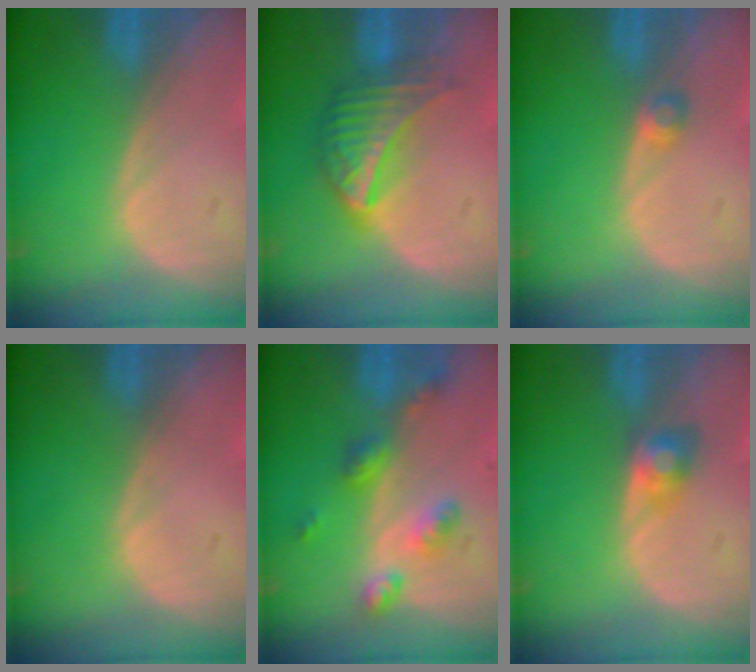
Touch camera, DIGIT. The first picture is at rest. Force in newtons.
{"total": 7.5, "press": 6.6, "slide": 3.6}
{"total": 1.8, "press": 1.6, "slide": 0.8}
{"total": 0.0}
{"total": 6.0, "press": 5.3, "slide": 2.8}
{"total": 2.7, "press": 2.7, "slide": 0.1}